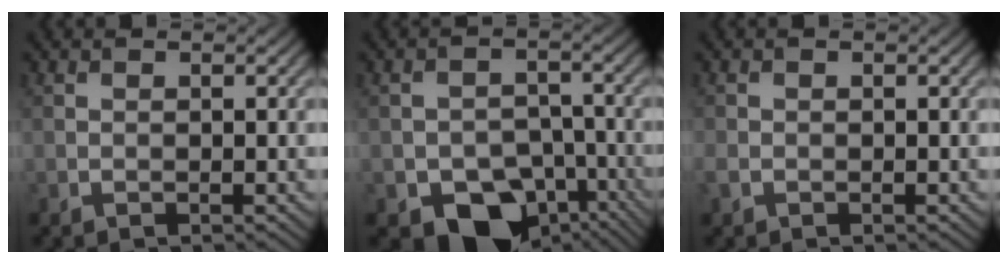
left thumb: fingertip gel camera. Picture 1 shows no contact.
{"total": 10.9, "force": [-6.8, 6.8, 5.1], "torque": [-0.070, -0.015, -0.100]}
{"total": 1.3, "force": [-0.5, 1.0, 0.6], "torque": [-0.019, -0.004, -0.013]}